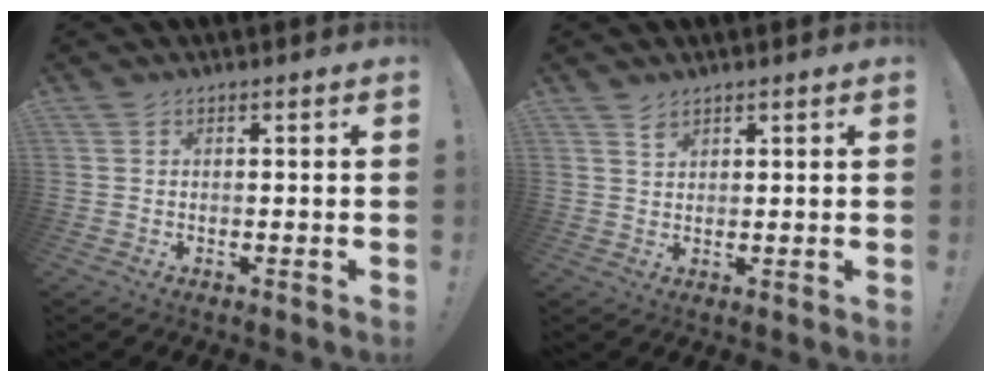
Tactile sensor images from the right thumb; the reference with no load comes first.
{"total": 1.7, "force": [1.5, 0.8, 0.4], "torque": [0.006, -0.015, 0.025]}